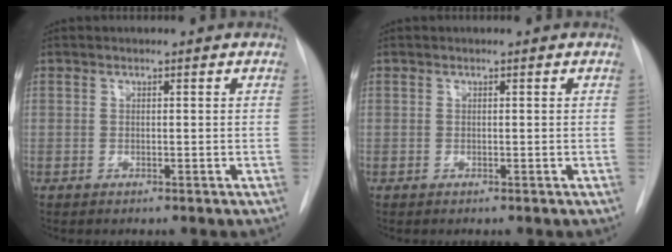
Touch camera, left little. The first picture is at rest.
{"total": 0.0}